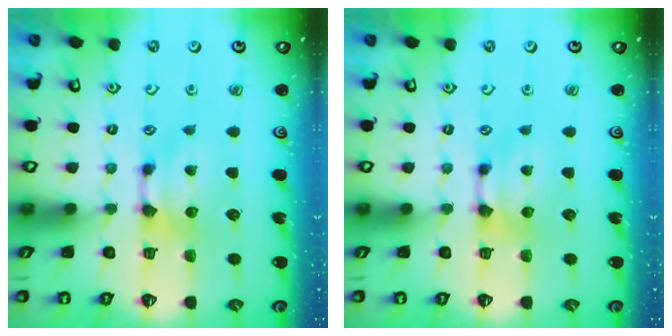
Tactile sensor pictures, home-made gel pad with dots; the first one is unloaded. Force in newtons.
{"total": 0.0}